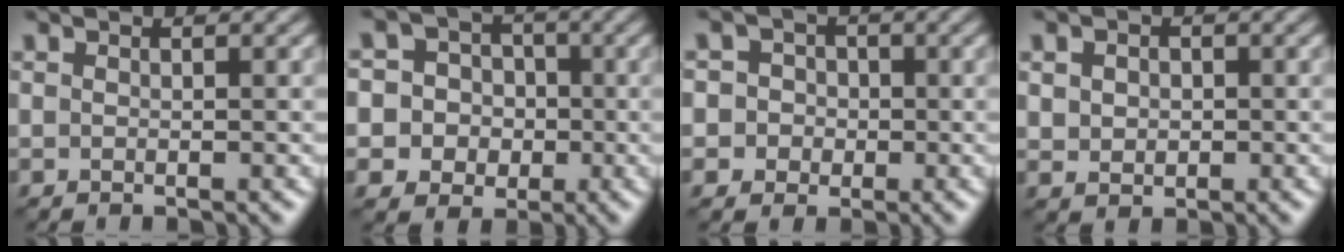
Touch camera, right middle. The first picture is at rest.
{"total": 8.3, "force": [-0.7, 8.1, 1.8], "torque": [-0.045, 0.021, -0.026]}
{"total": 4.3, "force": [0.1, 4.2, 1.1], "torque": [0.006, 0.031, -0.022]}
{"total": 2.5, "force": [0.4, 2.1, 1.2], "torque": [-0.024, 0.006, 0.005]}